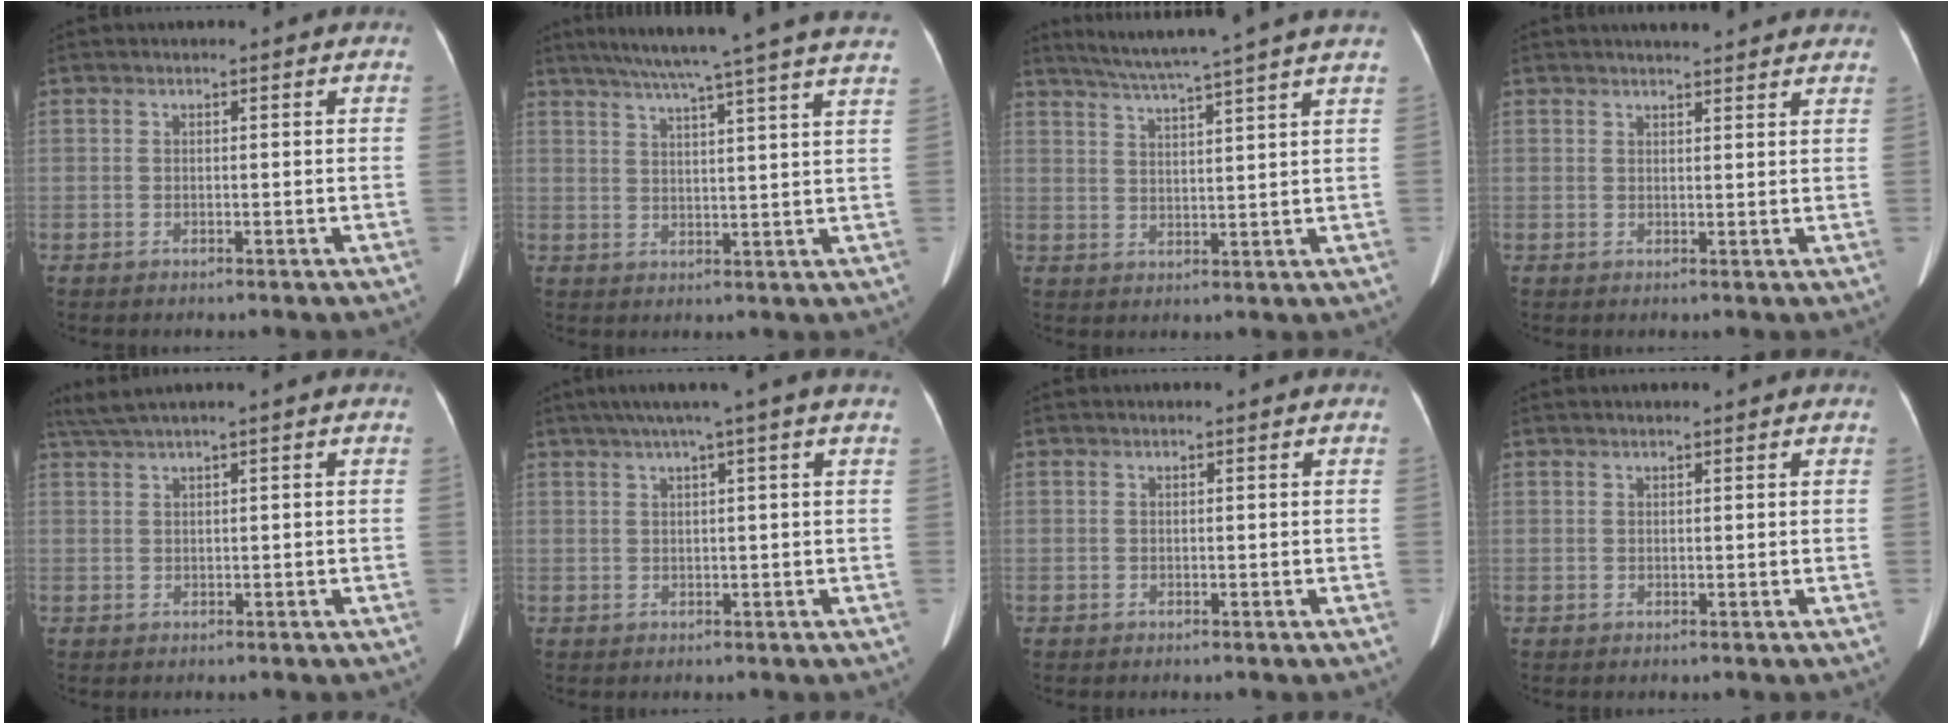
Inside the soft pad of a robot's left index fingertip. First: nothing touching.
{"total": 21.8, "force": [18.8, -1.1, 10.9], "torque": [-0.178, -0.010, 0.238]}
{"total": 12.8, "force": [10.9, -1.8, 6.6], "torque": [-0.114, 0.005, 0.150]}
{"total": 7.9, "force": [7.1, 1.3, 3.1], "torque": [-0.039, 0.013, 0.075]}
{"total": 1.2, "force": [0.7, 0.1, 0.9], "torque": [-0.026, 0.020, 0.026]}
{"total": 4.3, "force": [2.8, -1.0, 3.1], "torque": [-0.045, 0.028, 0.050]}
{"total": 0.7, "force": [-0.6, 0.3, -0.2], "torque": [0.003, -0.003, -0.012]}
{"total": 0.7, "force": [0.6, 0.0, 0.3], "torque": [-0.006, 0.011, 0.010]}